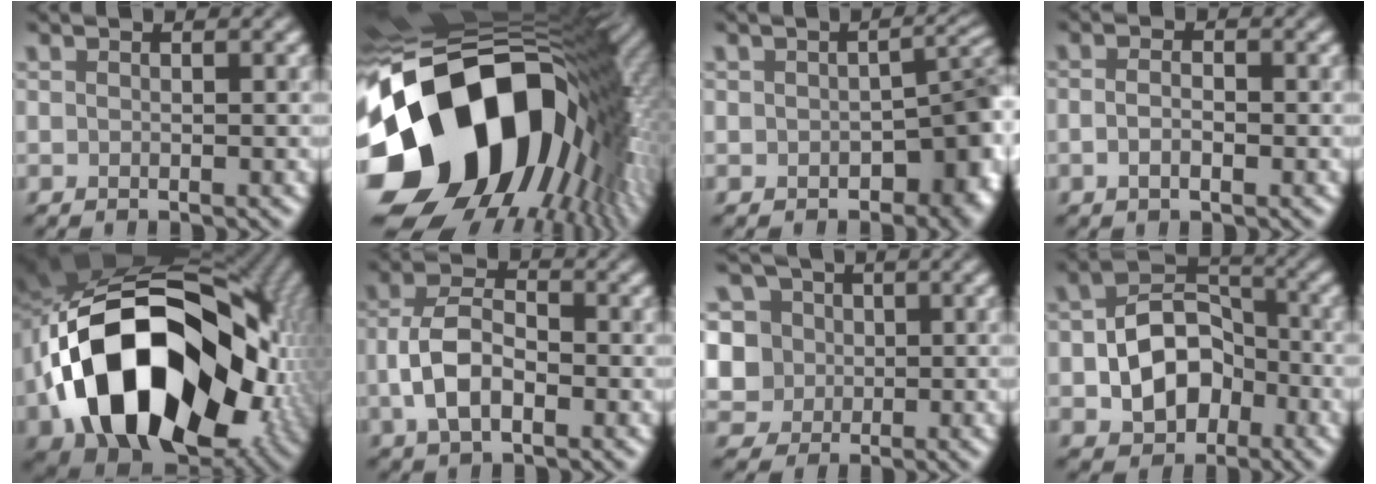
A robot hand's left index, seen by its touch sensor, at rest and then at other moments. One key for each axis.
{"total": 21.3, "fx": -2.8, "fy": 13.9, "fz": 15.9, "tx": -0.303, "ty": -0.038, "tz": -0.046}
{"total": 7.4, "fx": -2.4, "fy": 4.5, "fz": 5.4, "tx": -0.038, "ty": -0.010, "tz": -0.035}
{"total": 1.6, "fx": -0.4, "fy": 0.7, "fz": 1.4, "tx": -0.030, "ty": 0.002, "tz": -0.011}
{"total": 19.7, "fx": -4.6, "fy": 13.7, "fz": 13.4, "tx": -0.261, "ty": -0.026, "tz": -0.069}
{"total": 5.3, "fx": -1.3, "fy": 3.0, "fz": 4.2, "tx": -0.085, "ty": 0.008, "tz": -0.032}
{"total": 8.7, "fx": 1.9, "fy": 7.6, "fz": 3.9, "tx": -0.076, "ty": 0.029, "tz": 0.005}
{"total": 7.3, "fx": -1.8, "fy": 5.1, "fz": 4.9, "tx": -0.077, "ty": 0.008, "tz": -0.033}